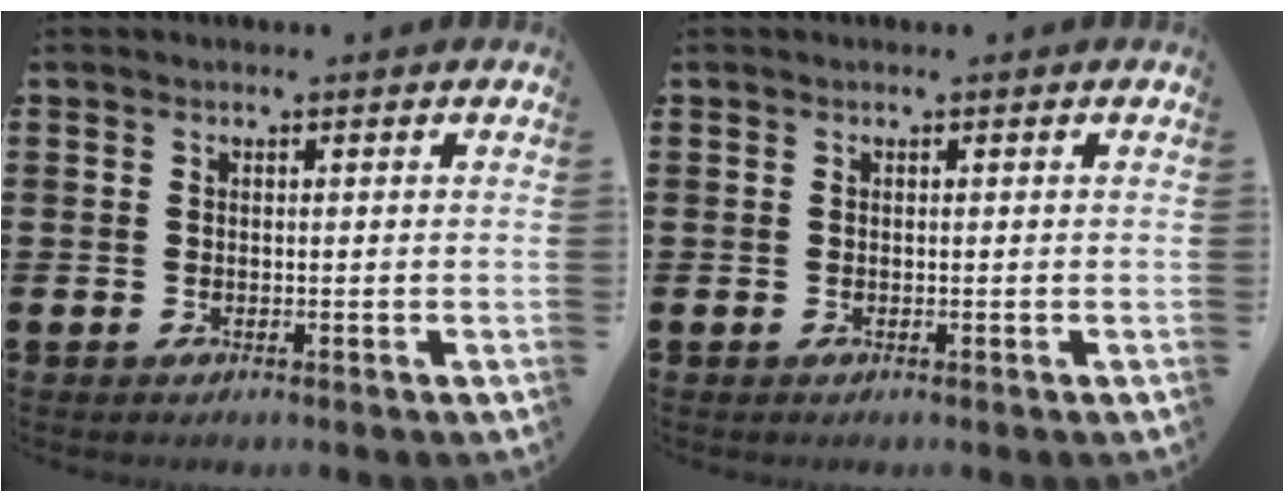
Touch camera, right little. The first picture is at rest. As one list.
[{"total": 0.0}]